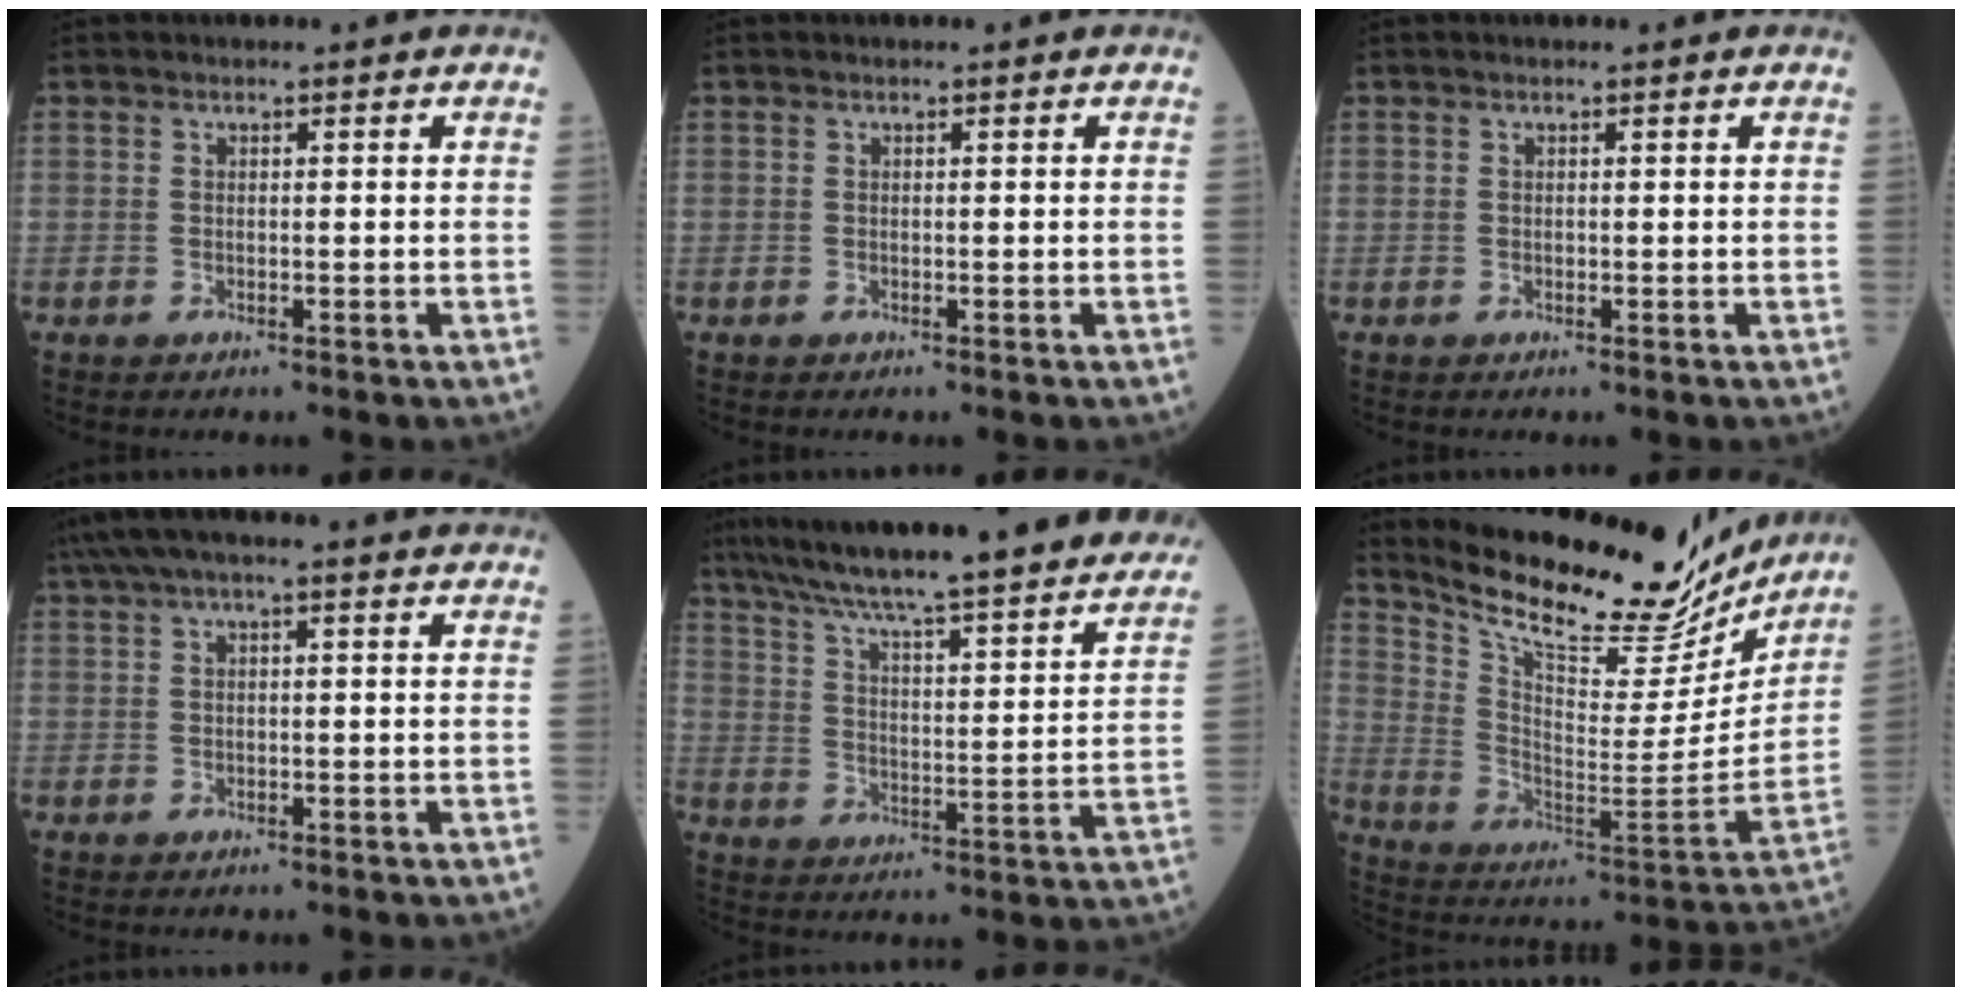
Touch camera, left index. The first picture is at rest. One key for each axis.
{"total": 0.0}
{"total": 0.0}
{"total": 5.6, "fx": 3.5, "fy": 1.0, "fz": 4.3, "tx": -0.084, "ty": 0.050, "tz": 0.058}
{"total": 30.7, "fx": 27.2, "fy": 2.2, "fz": 14.1, "tx": -0.228, "ty": -0.038, "tz": 0.358}
{"total": 22.9, "fx": 20.5, "fy": 5.3, "fz": 8.6, "tx": -0.149, "ty": -0.040, "tz": 0.305}